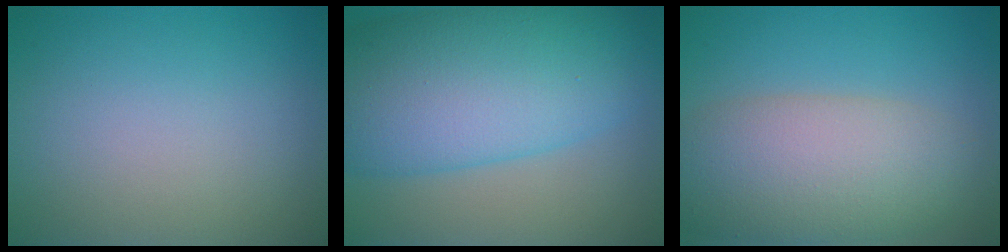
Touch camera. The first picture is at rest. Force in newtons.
{"total": 12.4, "press": 12.4, "slide": 0.0}
{"total": 8.5, "press": 8.5, "slide": 0.8}